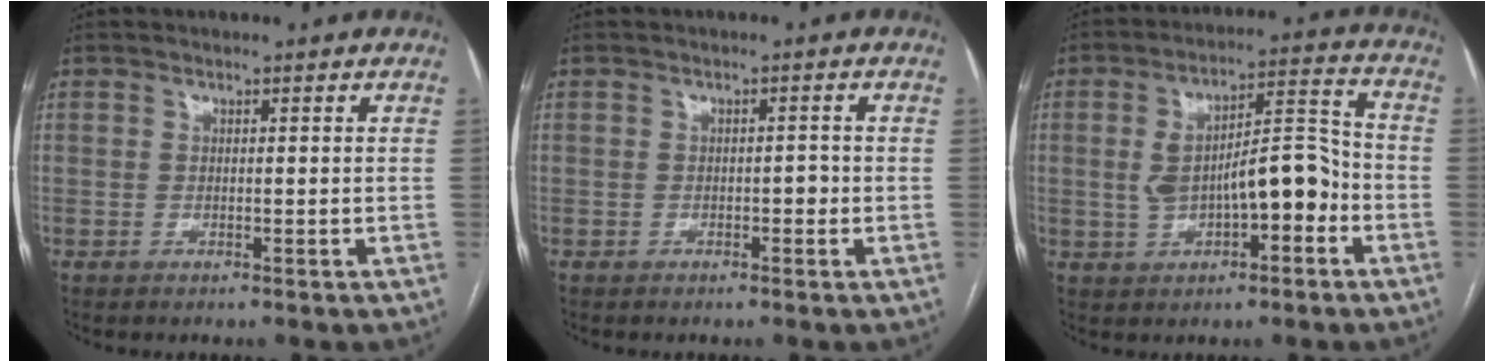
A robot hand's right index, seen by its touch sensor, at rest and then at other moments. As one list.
[{"total": 1.4, "force": [-0.4, 0.7, 1.1], "torque": [-0.013, 0.004, -0.007]}, {"total": 11.4, "force": [-2.1, 4.2, 10.5], "torque": [-0.177, 0.035, -0.023]}]